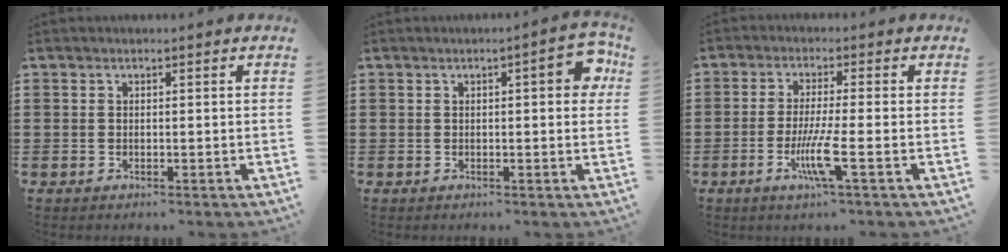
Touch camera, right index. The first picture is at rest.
{"total": 4.3, "force": [0.8, 1.1, 4.1], "torque": [-0.054, -0.001, 0.005]}
{"total": 6.2, "force": [-2.1, 0.0, 5.9], "torque": [-0.118, -0.021, -0.042]}